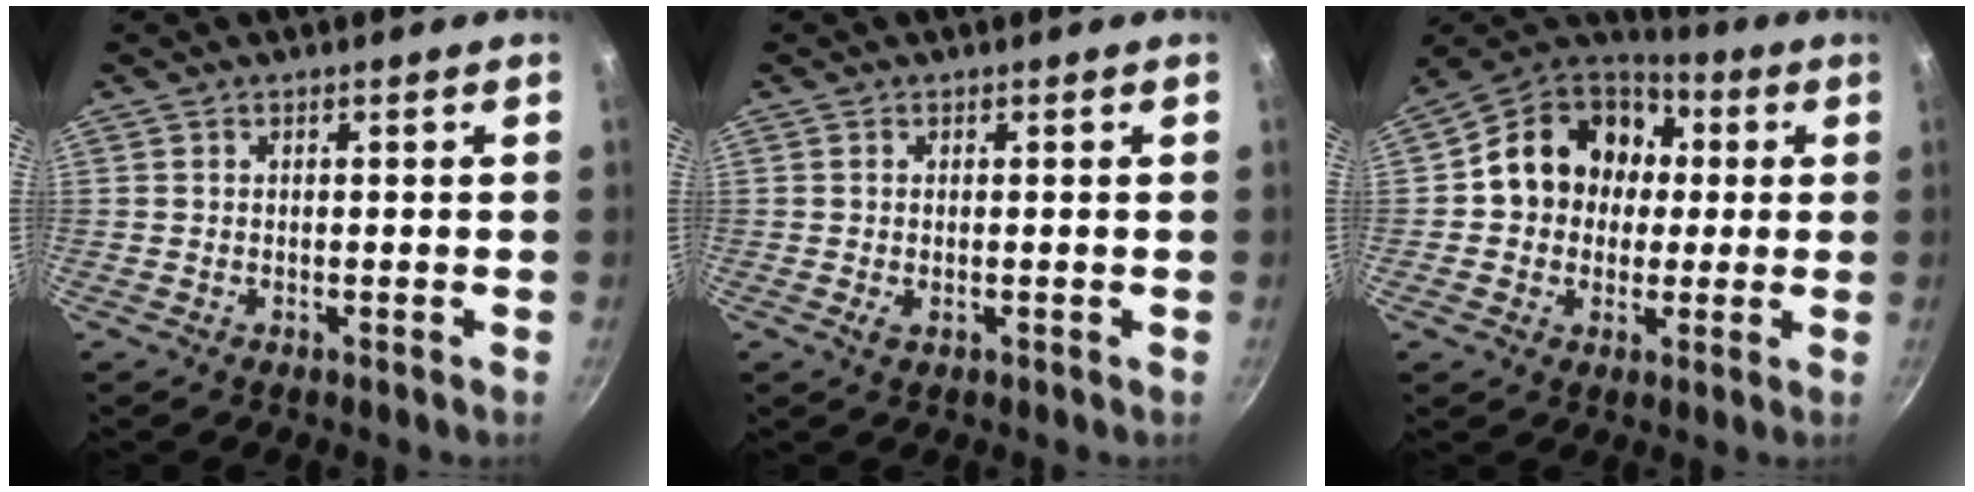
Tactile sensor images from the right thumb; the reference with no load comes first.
{"total": 1.3, "force": [-0.1, 0.5, 1.2], "torque": [-0.024, -0.003, -0.003]}
{"total": 15.8, "force": [1.7, 13.6, 7.8], "torque": [-0.095, 0.030, 0.011]}